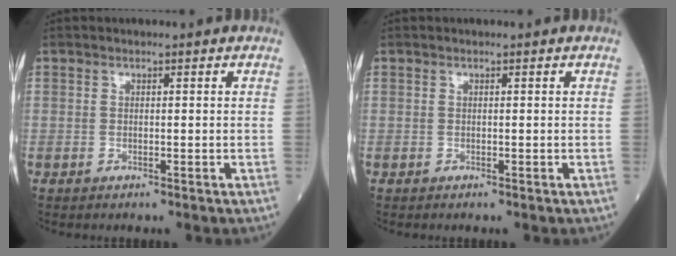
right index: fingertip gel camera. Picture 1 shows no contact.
{"total": 0.0}